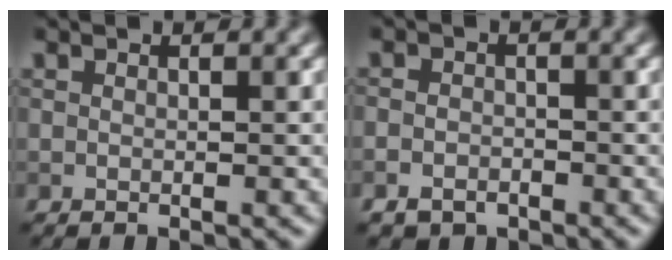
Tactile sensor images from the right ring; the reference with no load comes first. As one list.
[{"total": 2.2, "force": [-1.5, 1.5, 0.7], "torque": [-0.011, 0.000, -0.032]}]